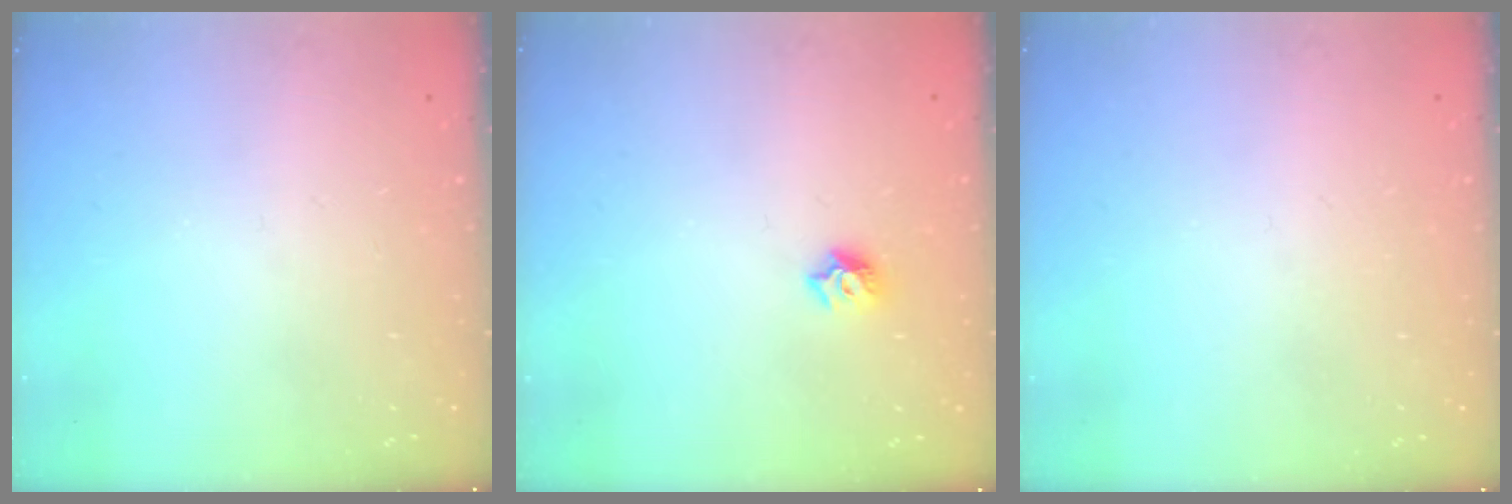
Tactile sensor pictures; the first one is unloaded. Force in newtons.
{"total": 6.9, "press": 6.8, "slide": 0.9}
{"total": 0.8, "press": 0.8, "slide": 0.0}